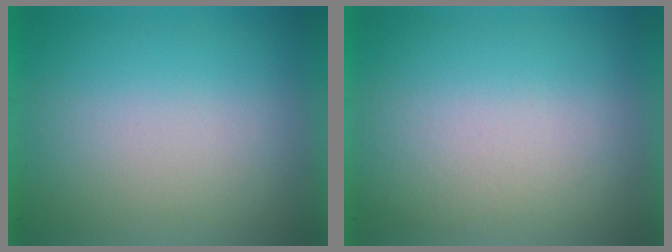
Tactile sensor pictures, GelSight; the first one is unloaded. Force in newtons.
{"total": 1.4}